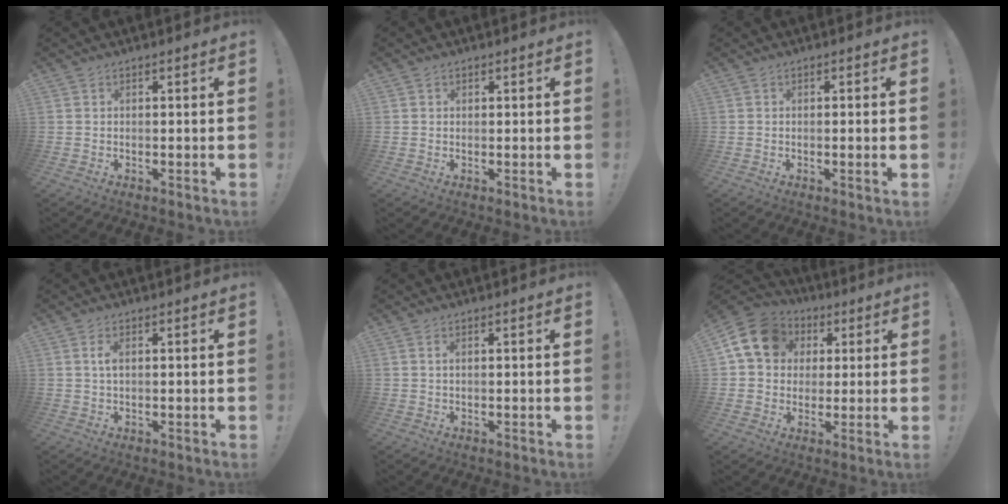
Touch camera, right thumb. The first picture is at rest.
{"total": 0.6, "force": [0.4, 0.5, 0.1], "torque": [0.000, 0.001, 0.006]}
{"total": 1.8, "force": [-0.4, -0.3, 1.7], "torque": [-0.027, -0.004, -0.008]}
{"total": 2.2, "force": [0.5, 0.9, 1.9], "torque": [-0.033, 0.002, 0.006]}
{"total": 0.8, "force": [0.3, 0.1, 0.7], "torque": [-0.016, 0.002, 0.005]}
{"total": 14.1, "force": [4.2, 11.5, 6.9], "torque": [-0.104, -0.008, 0.083]}